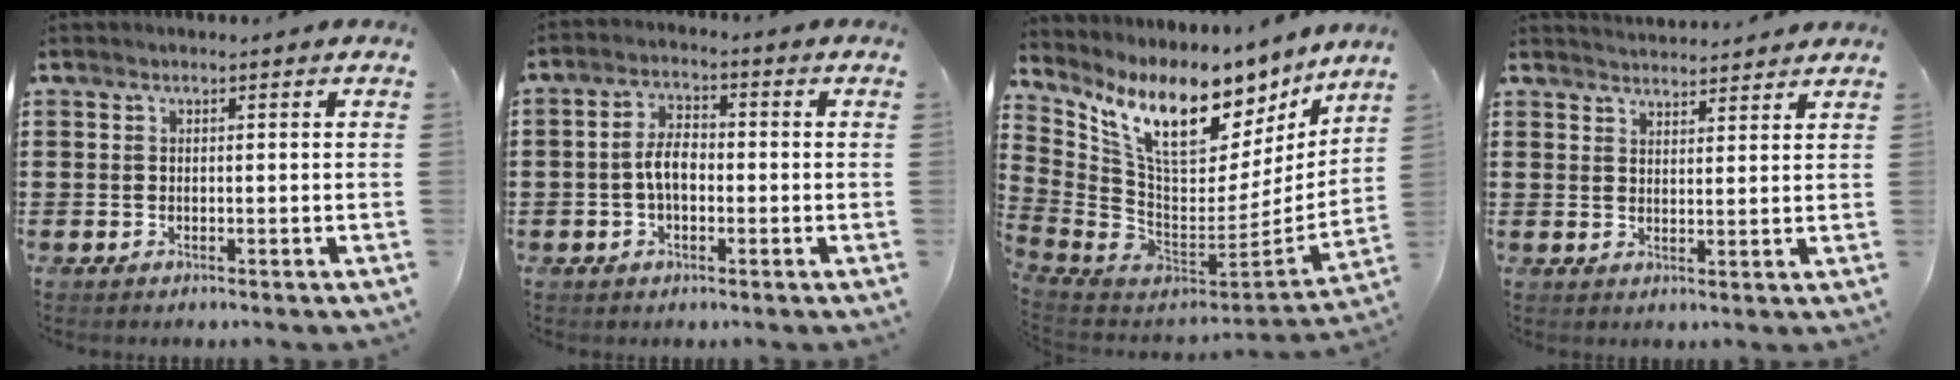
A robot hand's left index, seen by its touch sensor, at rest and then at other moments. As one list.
[{"total": 4.7, "force": [-0.8, 2.4, 4.0], "torque": [-0.085, 0.005, -0.019]}, {"total": 13.9, "force": [9.7, 4.8, 8.8], "torque": [-0.190, -0.073, 0.164]}, {"total": 2.9, "force": [2.9, 0.0, -0.1], "torque": [-0.005, -0.009, 0.054]}]